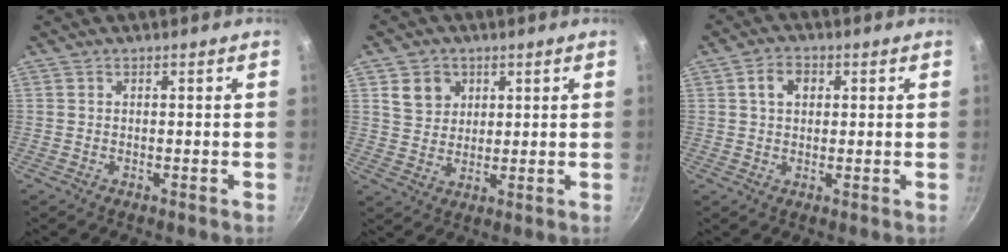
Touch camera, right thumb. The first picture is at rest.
{"total": 6.5, "force": [2.4, 5.5, 2.5], "torque": [-0.014, -0.003, 0.046]}
{"total": 4.6, "force": [1.2, 3.4, 2.9], "torque": [-0.033, 0.009, 0.017]}